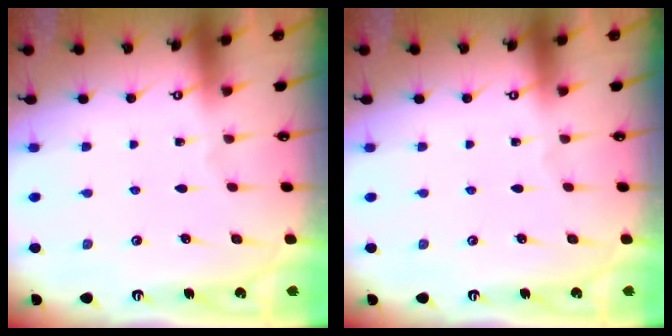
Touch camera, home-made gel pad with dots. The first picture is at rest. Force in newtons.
{"total": 0.0}